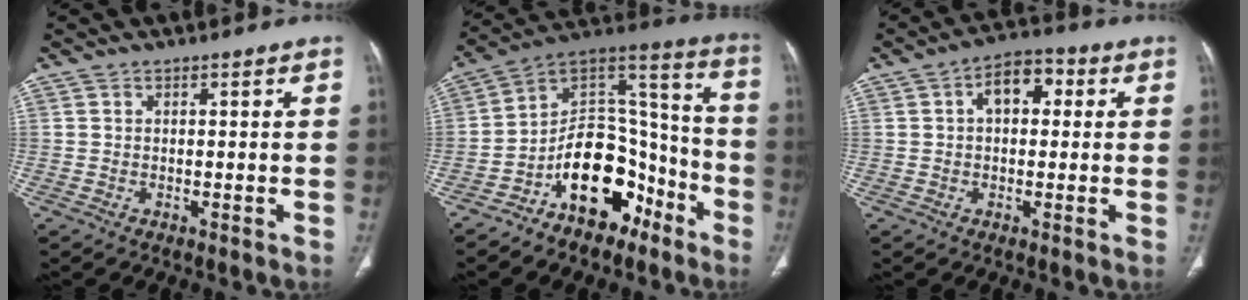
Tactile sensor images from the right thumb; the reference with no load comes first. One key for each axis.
{"total": 17.7, "fx": -9.4, "fy": 10.6, "fz": 10.6, "tx": -0.120, "ty": 0.107, "tz": -0.158}
{"total": 7.6, "fx": 1.6, "fy": 4.6, "fz": 5.8, "tx": -0.069, "ty": 0.022, "tz": 0.016}